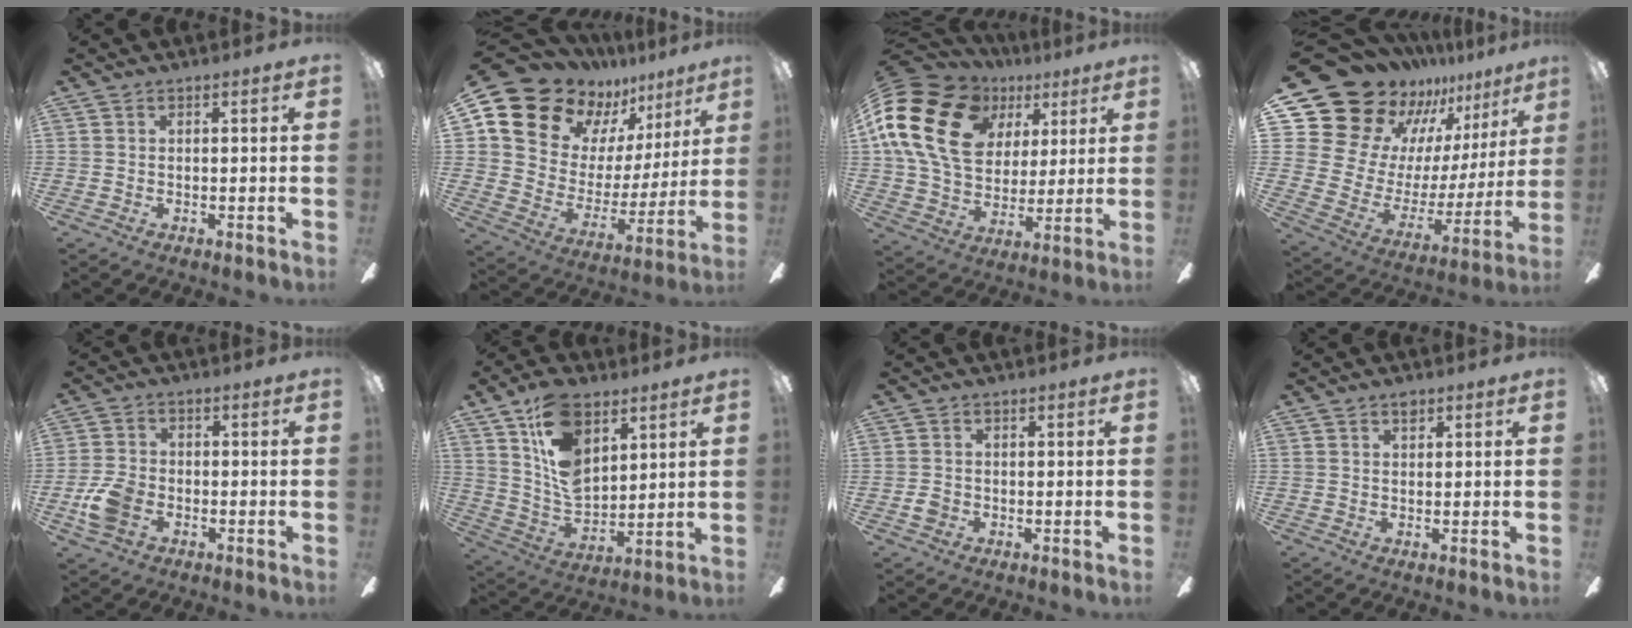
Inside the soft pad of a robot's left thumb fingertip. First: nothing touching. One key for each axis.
{"total": 16.6, "fx": 12.9, "fy": 9.6, "fz": 4.1, "tx": -0.100, "ty": -0.103, "tz": 0.248}
{"total": 23.5, "fx": 8.5, "fy": 17.3, "fz": 13.3, "tx": -0.275, "ty": -0.020, "tz": 0.156}
{"total": 20.6, "fx": 16.5, "fy": 10.7, "fz": 6.3, "tx": -0.140, "ty": -0.134, "tz": 0.325}
{"total": 7.7, "fx": -2.7, "fy": 5.5, "fz": 4.6, "tx": -0.090, "ty": 0.013, "tz": -0.049}
{"total": 15.6, "fx": 8.1, "fy": 9.2, "fz": 9.7, "tx": -0.199, "ty": -0.030, "tz": 0.151}
{"total": 1.9, "fx": -0.5, "fy": 1.7, "fz": 0.7, "tx": -0.004, "ty": 0.002, "tz": -0.012}
{"total": 1.7, "fx": 1.2, "fy": 1.0, "fz": 0.9, "tx": -0.003, "ty": -0.005, "tz": 0.017}